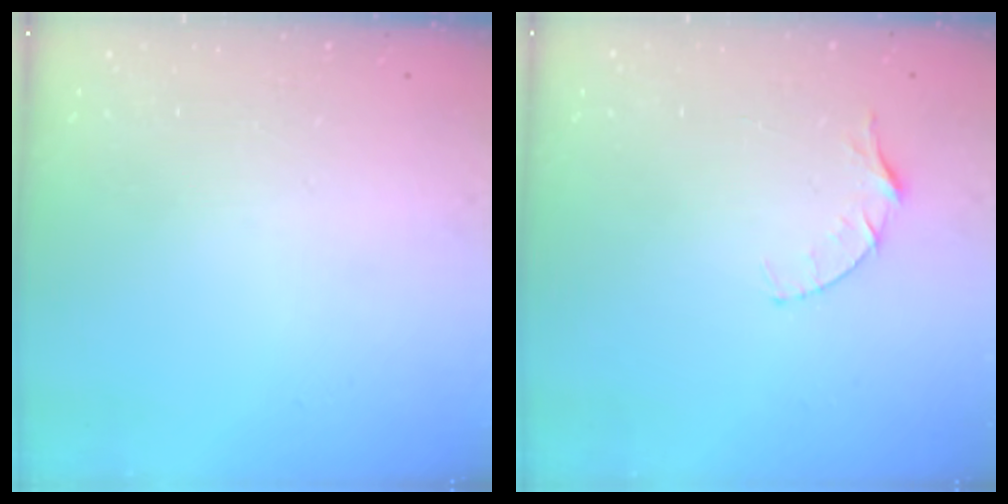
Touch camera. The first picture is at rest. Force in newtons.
{"total": 4.1, "press": 4.0, "slide": 0.4}